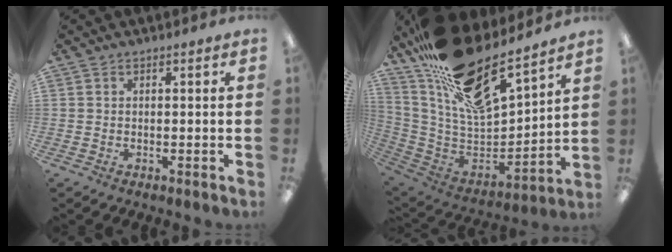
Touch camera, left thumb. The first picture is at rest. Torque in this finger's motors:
{"motor_torque": [2.11, -0.60, 1.95, -0.86, 0.82]}